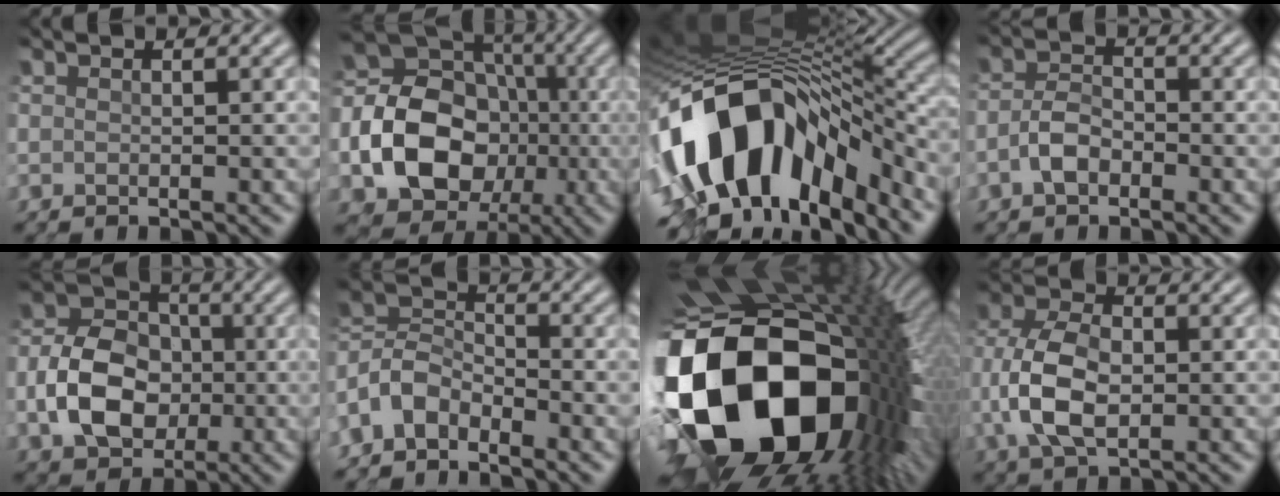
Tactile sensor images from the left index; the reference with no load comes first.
{"total": 15.6, "force": [-2.3, 12.7, 8.6], "torque": [-0.183, -0.004, -0.050]}
{"total": 15.0, "force": [-5.9, 8.4, 11.0], "torque": [-0.200, 0.001, -0.088]}
{"total": 2.5, "force": [-1.2, 1.3, 1.7], "torque": [-0.037, 0.010, -0.028]}
{"total": 7.5, "force": [-1.6, 5.4, 4.9], "torque": [-0.095, 0.008, -0.036]}
{"total": 4.6, "force": [-3.0, 2.6, 2.3], "torque": [-0.051, 0.008, -0.074]}
{"total": 22.1, "force": [-3.8, 15.1, 15.7], "torque": [-0.347, -0.077, -0.031]}
{"total": 6.7, "force": [-0.7, 4.0, 5.3], "torque": [-0.124, 0.007, -0.017]}